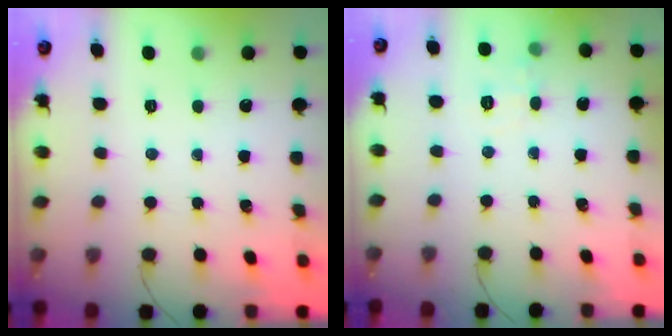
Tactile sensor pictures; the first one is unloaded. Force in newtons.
{"total": 5.6, "press": 5.4, "slide": 1.6}